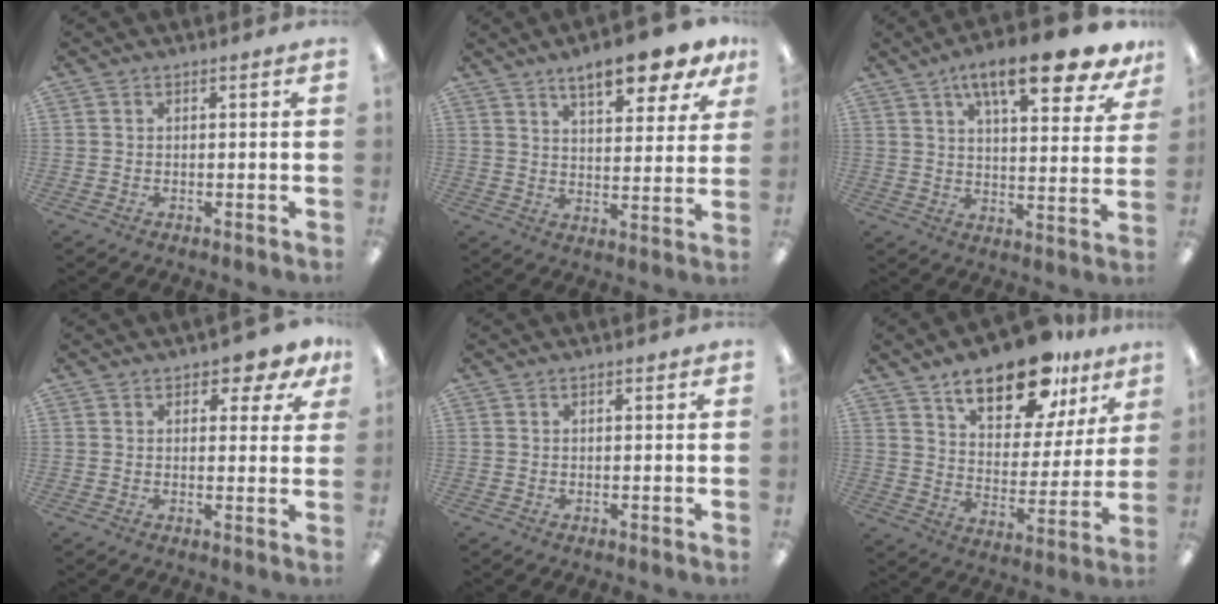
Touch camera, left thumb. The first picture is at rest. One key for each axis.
{"total": 10.8, "fx": 8.1, "fy": 3.2, "fz": 6.4, "tx": -0.088, "ty": -0.044, "tz": 0.138}
{"total": 15.3, "fx": 10.4, "fy": 4.2, "fz": 10.4, "tx": -0.152, "ty": -0.055, "tz": 0.167}
{"total": 4.2, "fx": 2.9, "fy": 2.0, "fz": 2.4, "tx": -0.028, "ty": -0.007, "tz": 0.047}
{"total": 0.6, "fx": 0.4, "fy": 0.2, "fz": 0.4, "tx": -0.009, "ty": 0.002, "tz": 0.007}
{"total": 18.6, "fx": 13.1, "fy": 8.1, "fz": 10.5, "tx": -0.161, "ty": -0.068, "tz": 0.221}